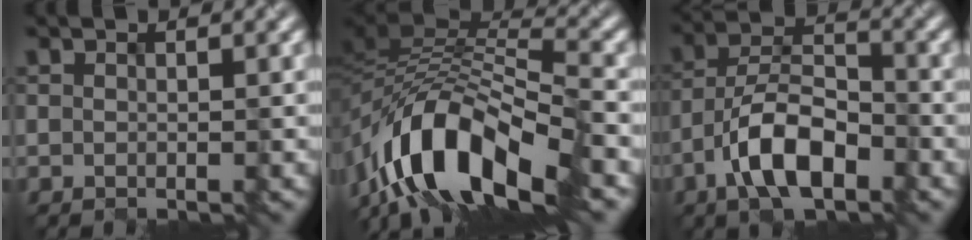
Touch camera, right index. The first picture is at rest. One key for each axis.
{"total": 13.3, "fx": -9.4, "fy": 4.9, "fz": 8.0, "tx": -0.161, "ty": -0.003, "tz": -0.156}
{"total": 6.3, "fx": -4.4, "fy": 2.1, "fz": 4.0, "tx": -0.087, "ty": -0.002, "tz": -0.063}